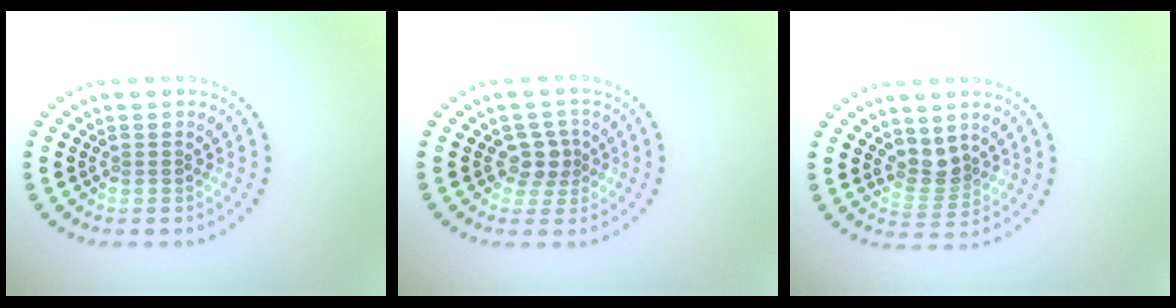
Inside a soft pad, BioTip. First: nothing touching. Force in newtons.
{"total": 2.2, "press": 1.8, "slide": 1.3}
{"total": 2.3, "press": 1.8, "slide": 1.6}